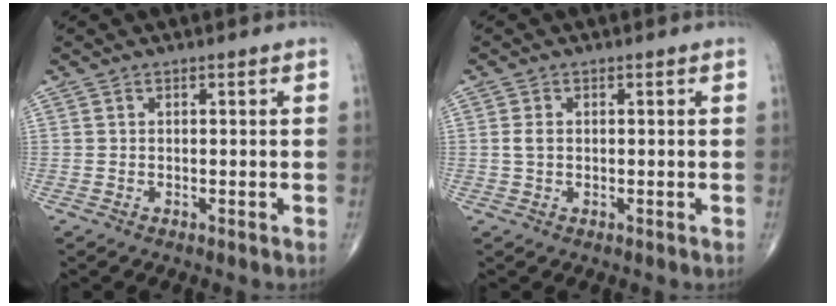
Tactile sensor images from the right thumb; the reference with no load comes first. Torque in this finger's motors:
{"motor_torque": [-0.02, -0.02, 0.25, -0.05, 0.04]}